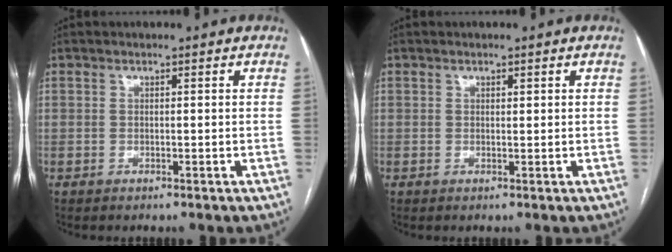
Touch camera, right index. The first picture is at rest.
{"total": 0.6, "force": [0.3, 0.2, 0.4], "torque": [-0.008, -0.001, 0.004]}